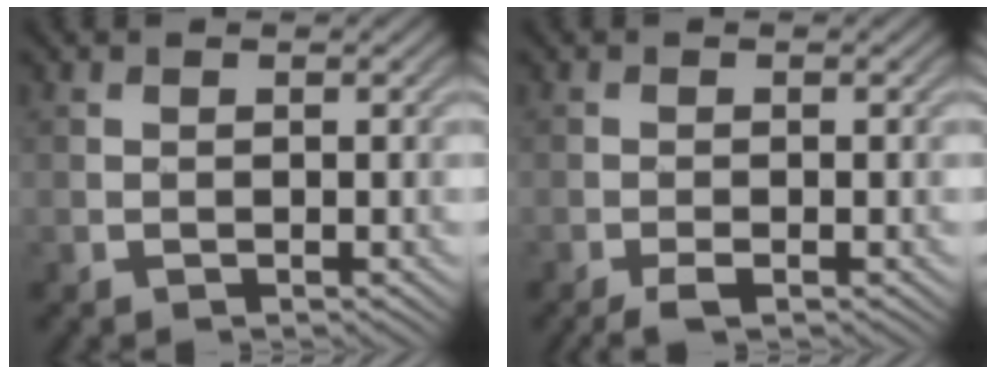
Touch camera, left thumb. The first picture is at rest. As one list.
[{"total": 2.0, "force": [-1.3, 0.4, 1.5], "torque": [-0.031, -0.001, -0.028]}]